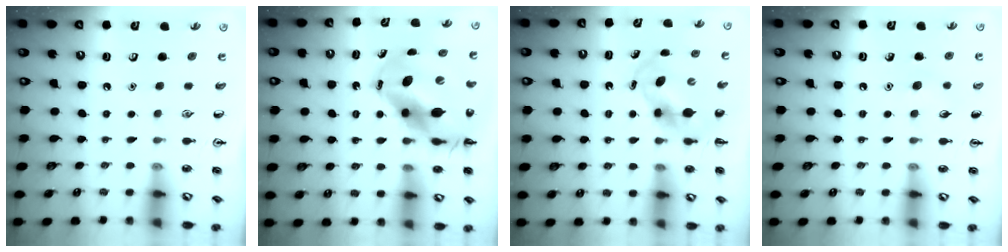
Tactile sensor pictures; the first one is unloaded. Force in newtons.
{"total": 14.5, "press": 13.9, "slide": 4.0}
{"total": 5.6, "press": 5.5, "slide": 0.9}
{"total": 5.2, "press": 5.0, "slide": 1.5}